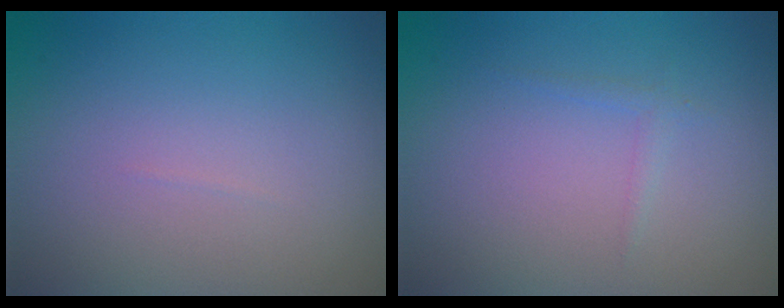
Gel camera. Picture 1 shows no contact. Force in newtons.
{"total": 0.8, "press": 0.8, "slide": 0.1}